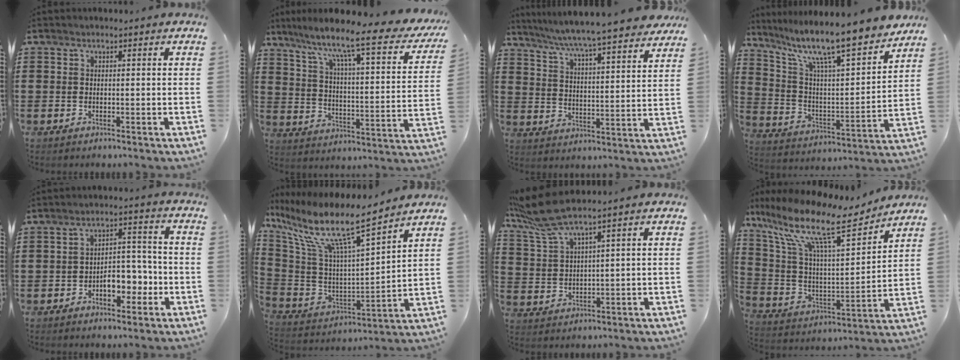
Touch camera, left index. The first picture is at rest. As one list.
[{"total": 10.3, "force": [7.6, 0.9, 6.9], "torque": [-0.136, -0.060, 0.113]}, {"total": 6.2, "force": [5.7, -0.7, 2.2], "torque": [-0.067, -0.046, 0.092]}, {"total": 11.7, "force": [9.7, 0.9, 6.5], "torque": [-0.154, -0.069, 0.157]}, {"total": 6.1, "force": [-2.6, 3.4, 4.4], "torque": [-0.067, 0.009, -0.050]}, {"total": 13.0, "force": [8.9, 1.7, 9.4], "torque": [-0.214, -0.057, 0.142]}, {"total": 7.1, "force": [5.4, 0.7, 4.5], "torque": [-0.122, -0.016, 0.091]}, {"total": 15.2, "force": [10.2, 3.5, 10.7], "torque": [-0.245, -0.051, 0.168]}]